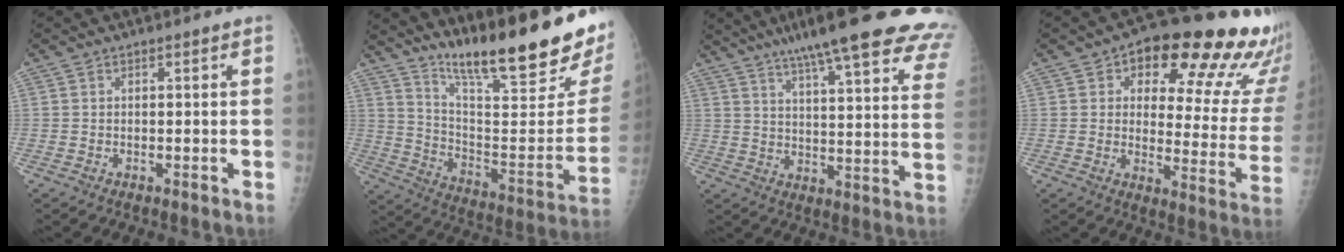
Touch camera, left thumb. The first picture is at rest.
{"total": 27.2, "force": [19.7, 3.7, 18.4], "torque": [-0.263, -0.112, 0.305]}
{"total": 29.5, "force": [21.9, 5.3, 19.0], "torque": [-0.226, -0.069, 0.275]}
{"total": 23.2, "force": [14.1, 9.6, 15.8], "torque": [-0.155, -0.054, 0.172]}